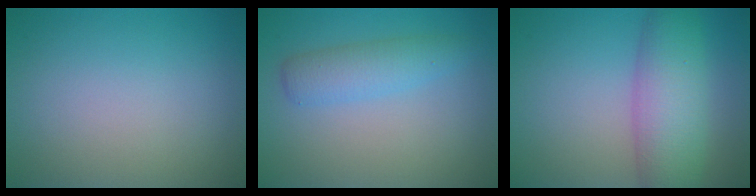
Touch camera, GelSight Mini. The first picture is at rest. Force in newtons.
{"total": 2.9, "press": 2.9, "slide": 0.1}
{"total": 6.7, "press": 6.7, "slide": 0.2}